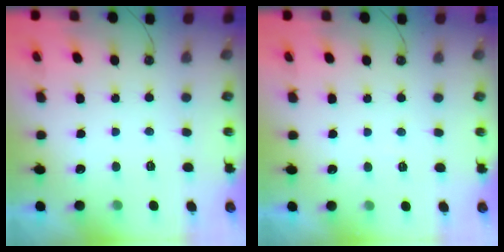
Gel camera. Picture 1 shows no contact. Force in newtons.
{"total": 2.7, "press": 2.7, "slide": 0.5}